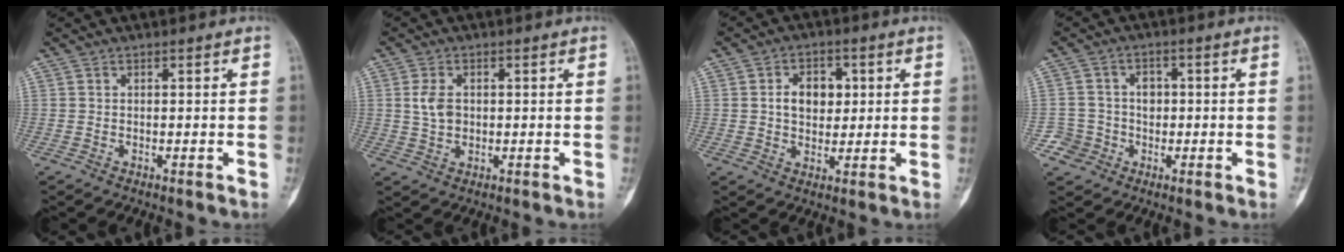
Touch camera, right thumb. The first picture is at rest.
{"total": 4.1, "force": [0.3, 2.7, 3.1], "torque": [-0.055, 0.002, 0.008]}
{"total": 7.0, "force": [1.2, 5.1, 4.7], "torque": [-0.038, 0.000, 0.017]}
{"total": 5.7, "force": [-1.8, 5.4, 0.1], "torque": [0.039, 0.019, -0.035]}